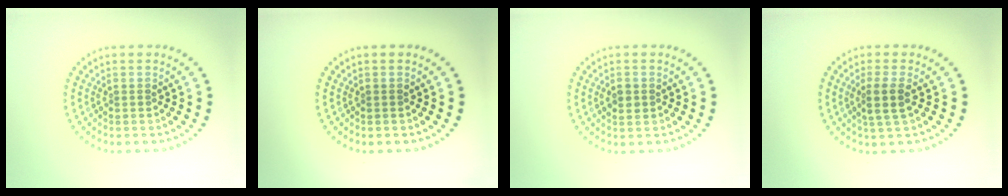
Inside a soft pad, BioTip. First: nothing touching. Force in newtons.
{"total": 0.0}
{"total": 1.1, "press": 1.1, "slide": 0.1}
{"total": 2.3, "press": 1.9, "slide": 1.3}